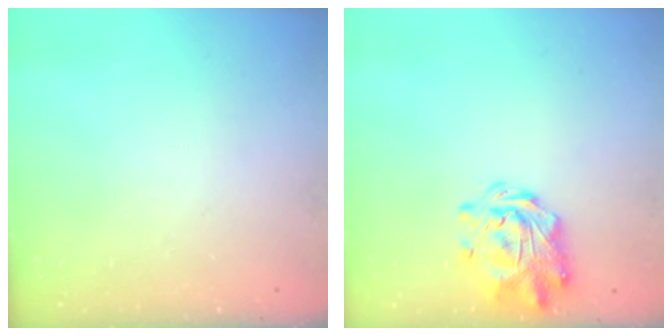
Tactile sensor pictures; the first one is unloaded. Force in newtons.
{"total": 2.9, "press": 2.6, "slide": 1.3}